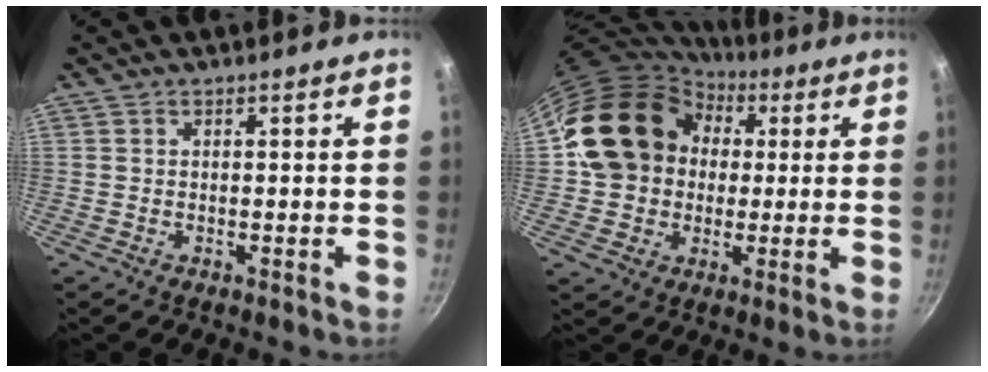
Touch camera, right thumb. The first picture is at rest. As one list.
[{"total": 18.7, "force": [3.6, 15.6, 9.7], "torque": [-0.153, 0.038, 0.060]}]